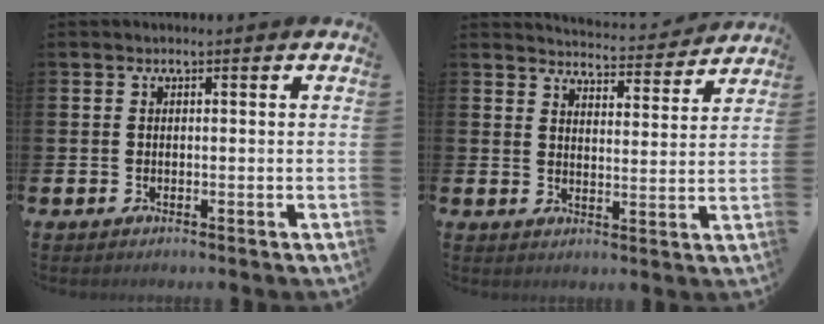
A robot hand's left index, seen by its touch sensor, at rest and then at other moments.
{"total": 4.5, "force": [4.5, 0.3, 0.1], "torque": [-0.006, -0.040, 0.076]}